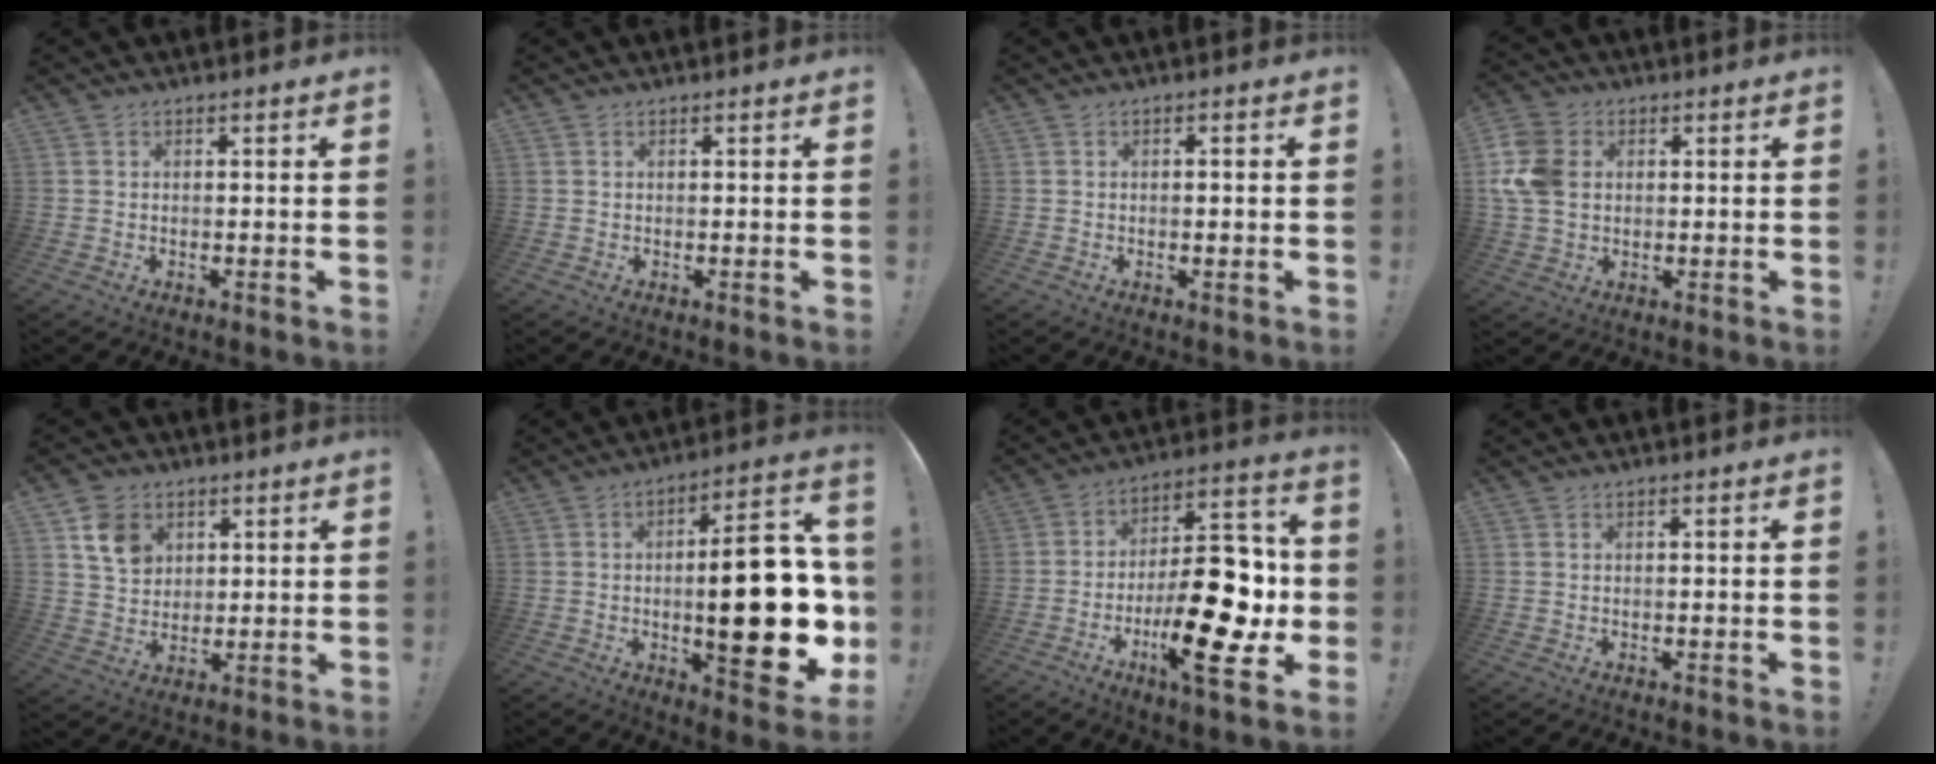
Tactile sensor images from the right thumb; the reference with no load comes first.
{"total": 0.0}
{"total": 0.9, "force": [-0.1, 0.3, 0.9], "torque": [-0.010, 0.001, -0.004]}
{"total": 11.7, "force": [1.4, 9.1, 7.2], "torque": [-0.149, 0.002, 0.029]}
{"total": 9.5, "force": [4.6, 7.4, 3.8], "torque": [-0.047, -0.020, 0.090]}
{"total": 24.5, "force": [-1.8, 7.7, 23.2], "torque": [-0.326, -0.006, -0.022]}
{"total": 26.0, "force": [-6.5, 10.6, 22.8], "torque": [-0.347, 0.043, -0.091]}
{"total": 0.0}